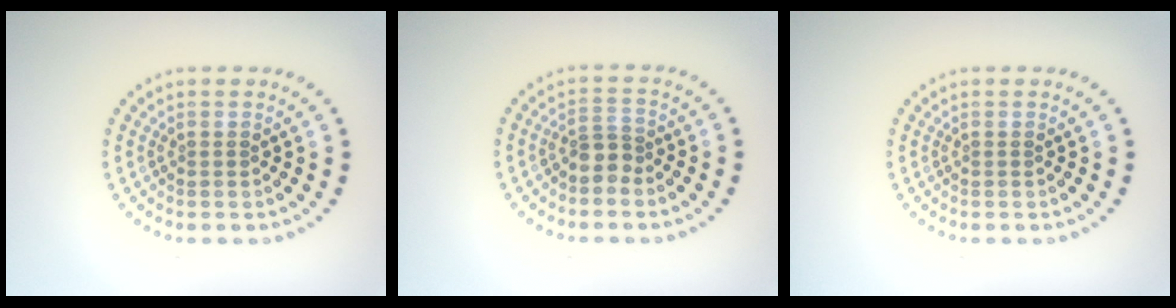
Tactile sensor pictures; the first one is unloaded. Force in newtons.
{"total": 2.2, "press": 1.7, "slide": 1.4}
{"total": 0.0}